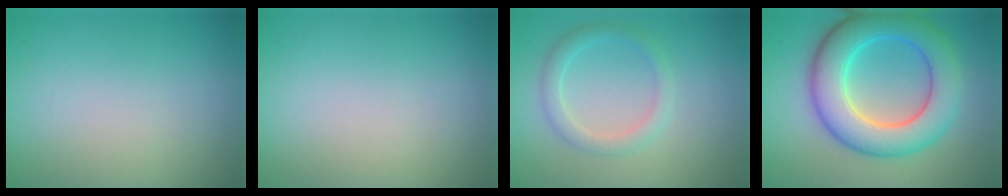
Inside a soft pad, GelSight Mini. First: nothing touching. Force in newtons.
{"total": 0.0}
{"total": 2.2, "press": 2.2, "slide": 0.2}
{"total": 8.7, "press": 8.7, "slide": 0.2}